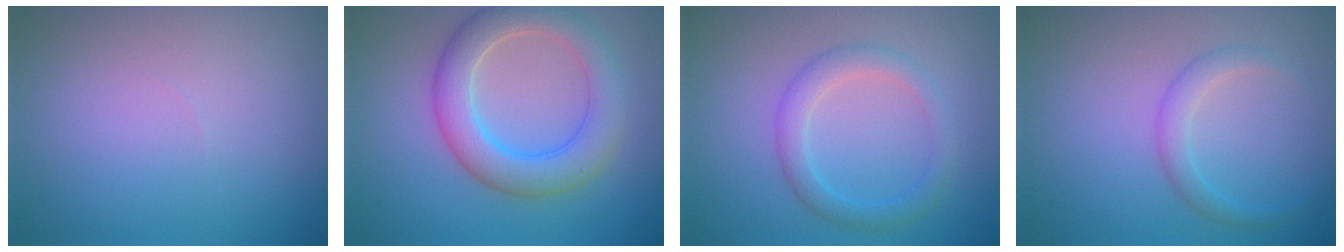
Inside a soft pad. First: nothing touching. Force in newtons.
{"total": 5.7, "press": 5.7, "slide": 0.2}
{"total": 2.7, "press": 2.7, "slide": 0.1}
{"total": 1.8, "press": 1.8, "slide": 0.0}